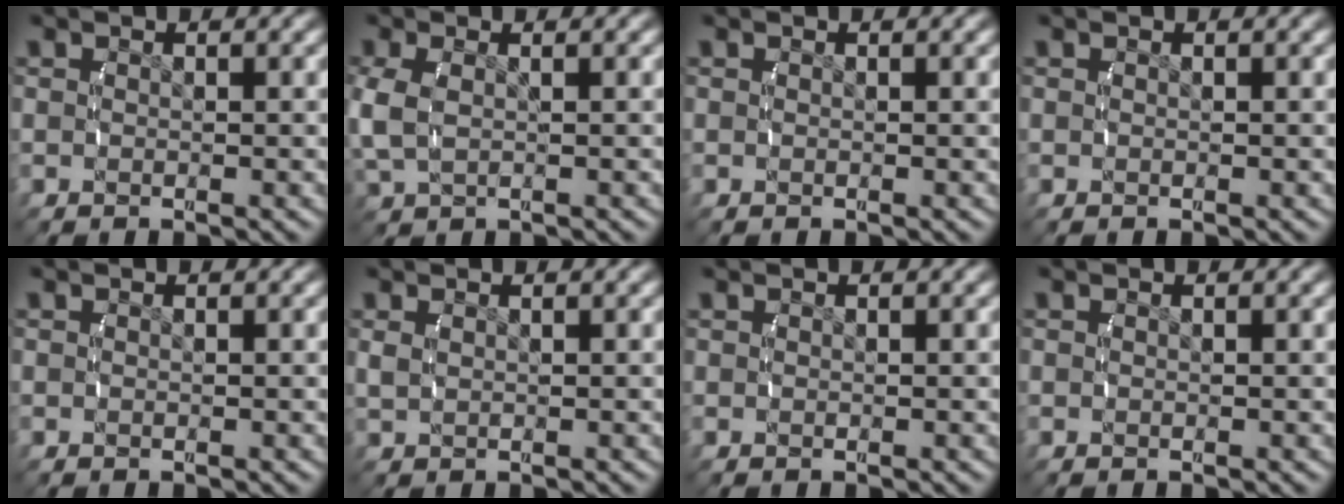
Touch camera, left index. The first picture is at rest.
{"total": 2.8, "force": [0.4, 1.8, 2.1], "torque": [-0.066, -0.008, 0.020]}
{"total": 0.0}
{"total": 0.0}
{"total": 0.0}
{"total": 0.9, "force": [0.4, 0.5, 0.6], "torque": [-0.019, -0.005, 0.017]}
{"total": 0.0}
{"total": 0.0}